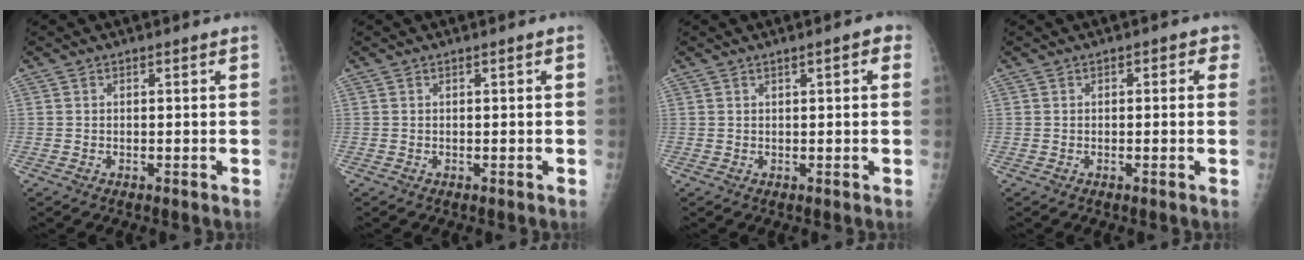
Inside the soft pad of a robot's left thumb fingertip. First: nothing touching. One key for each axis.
{"total": 0.0}
{"total": 2.6, "fx": 1.0, "fy": 0.7, "fz": 2.3, "tx": -0.028, "ty": 0.004, "tz": 0.011}
{"total": 2.2, "fx": 0.6, "fy": 1.4, "fz": 1.6, "tx": 0.003, "ty": 0.005, "tz": -0.004}